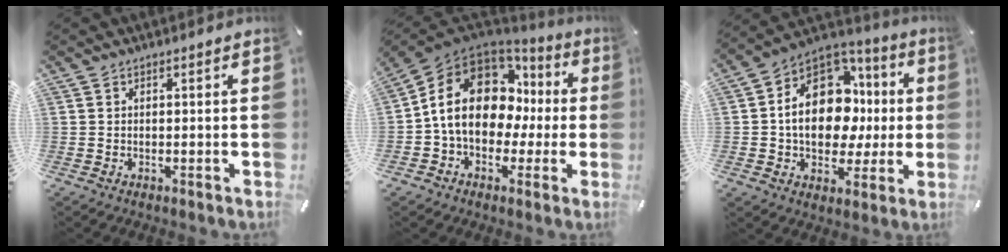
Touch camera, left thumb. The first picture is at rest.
{"total": 16.2, "force": [1.7, 12.5, 10.2], "torque": [-0.192, -0.005, 0.034]}
{"total": 18.4, "force": [0.4, 13.5, 12.4], "torque": [-0.212, -0.004, 0.008]}